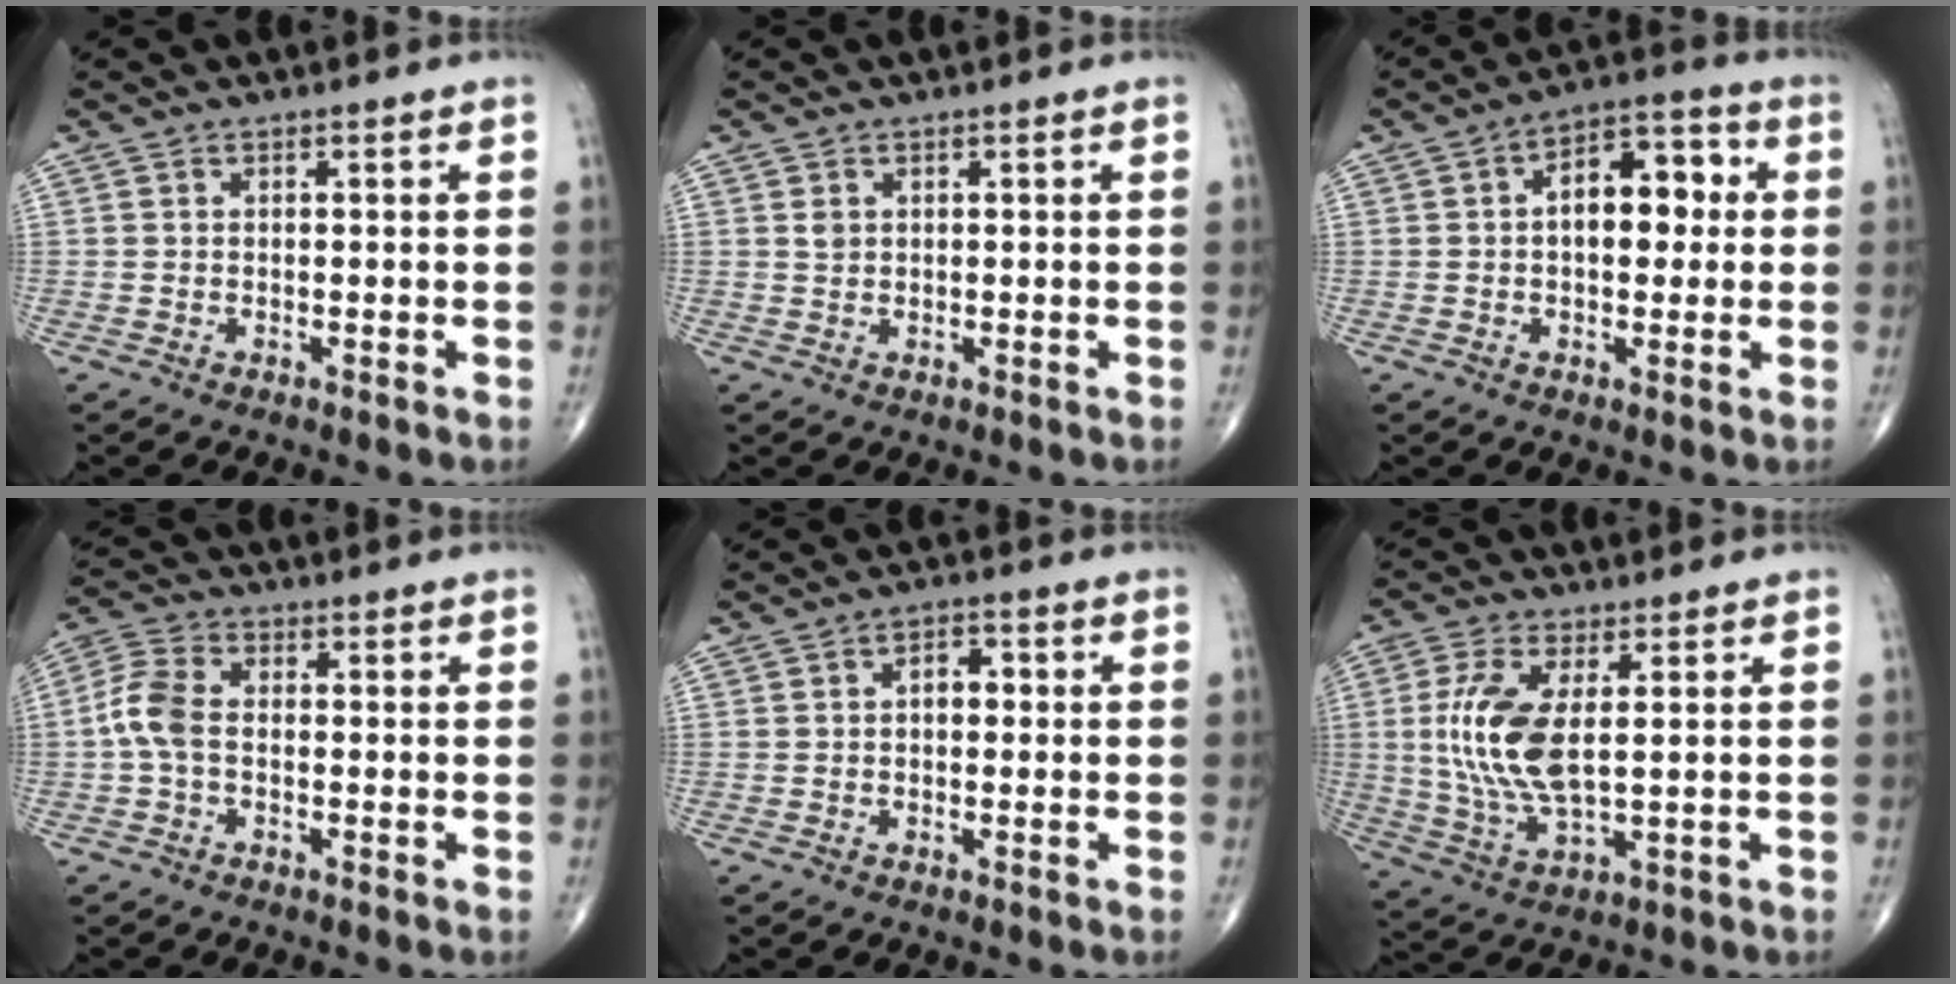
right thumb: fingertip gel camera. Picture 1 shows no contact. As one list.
[{"total": 1.1, "force": [0.4, 0.8, 0.6], "torque": [-0.005, -0.002, 0.009]}, {"total": 10.7, "force": [1.3, 6.1, 8.7], "torque": [-0.103, 0.026, 0.013]}, {"total": 6.0, "force": [-0.8, 3.5, 4.9], "torque": [-0.111, 0.018, -0.025]}, {"total": 3.4, "force": [0.2, 2.1, 2.6], "torque": [-0.029, 0.013, -0.003]}, {"total": 12.3, "force": [1.7, 5.1, 11.0], "torque": [-0.245, -0.011, 0.040]}]